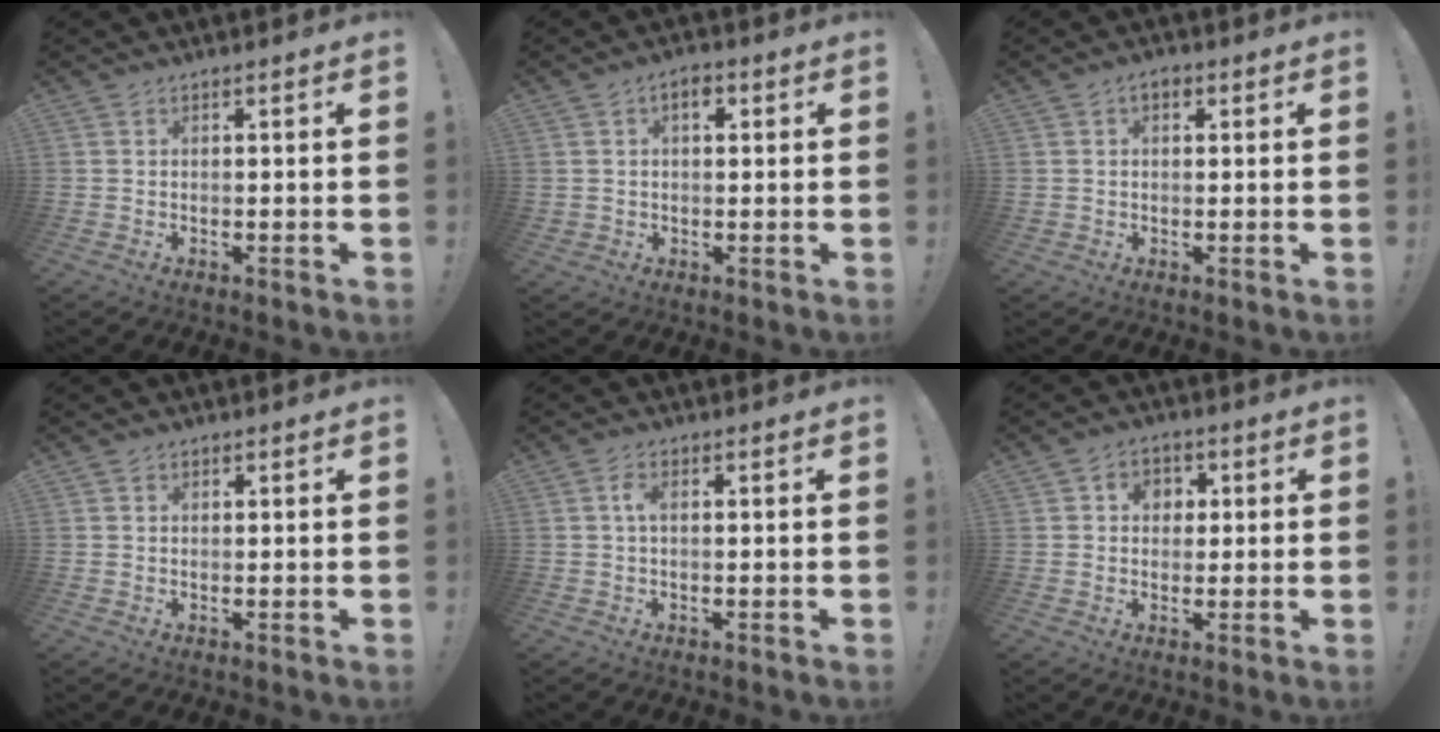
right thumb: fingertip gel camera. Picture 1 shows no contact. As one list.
[{"total": 4.7, "force": [1.4, 3.7, 2.5], "torque": [-0.022, -0.004, 0.022]}, {"total": 3.2, "force": [1.1, 2.6, 1.5], "torque": [-0.015, -0.002, 0.019]}, {"total": 0.6, "force": [0.3, 0.5, 0.0], "torque": [0.002, 0.000, 0.006]}, {"total": 2.7, "force": [0.3, 1.3, 2.4], "torque": [-0.038, 0.004, 0.003]}, {"total": 5.1, "force": [0.9, 4.7, 1.8], "torque": [-0.022, 0.002, 0.016]}]